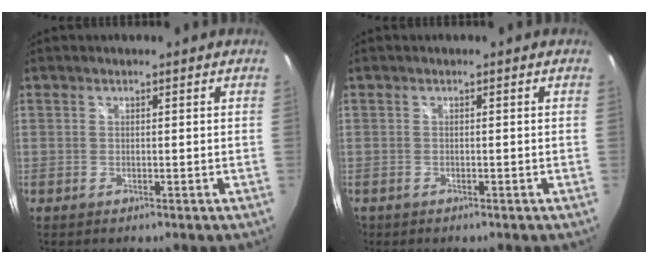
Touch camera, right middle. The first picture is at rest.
{"total": 0.9, "force": [-0.6, 0.7, 0.2], "torque": [-0.007, -0.003, -0.010]}